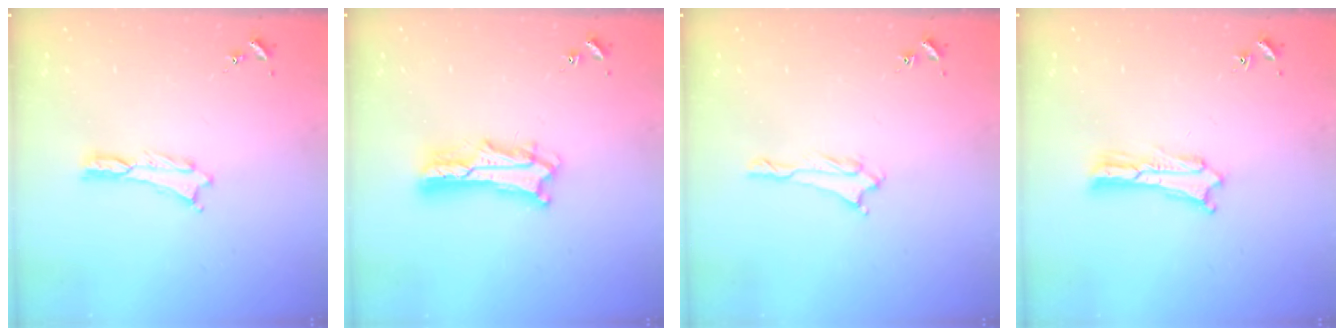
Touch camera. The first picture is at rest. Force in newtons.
{"total": 6.1, "press": 6.1, "slide": 0.5}
{"total": 1.6, "press": 1.6, "slide": 0.1}
{"total": 1.2, "press": 1.2, "slide": 0.2}